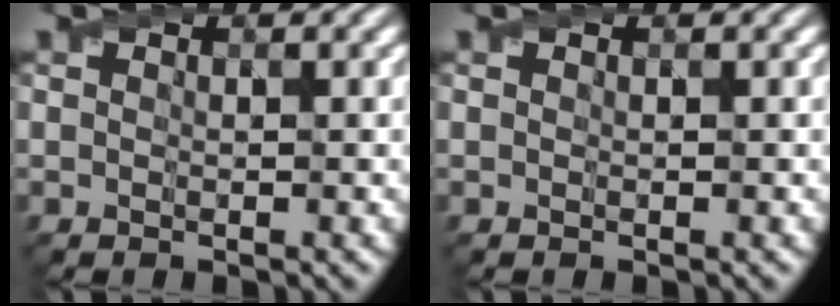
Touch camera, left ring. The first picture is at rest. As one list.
[{"total": 0.0}]